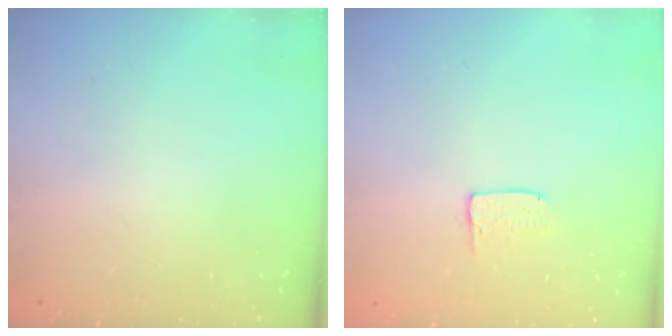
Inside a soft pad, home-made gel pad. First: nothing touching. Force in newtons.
{"total": 3.4, "press": 3.3, "slide": 0.3}